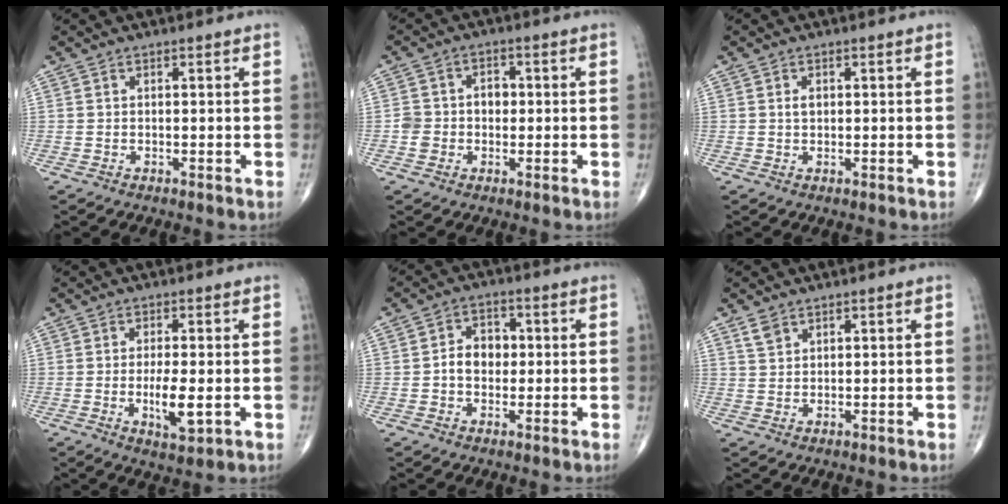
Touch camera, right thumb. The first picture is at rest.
{"total": 5.4, "force": [-0.4, 4.6, 2.7], "torque": [-0.026, 0.021, -0.011]}
{"total": 1.5, "force": [0.3, 1.0, 1.0], "torque": [-0.014, 0.001, 0.005]}
{"total": 6.5, "force": [-1.2, 2.1, 6.1], "torque": [-0.105, -0.013, -0.018]}
{"total": 6.0, "force": [-0.1, 4.6, 3.8], "torque": [-0.042, 0.017, -0.009]}
{"total": 2.4, "force": [1.7, 1.4, 0.9], "torque": [-0.010, -0.002, 0.035]}